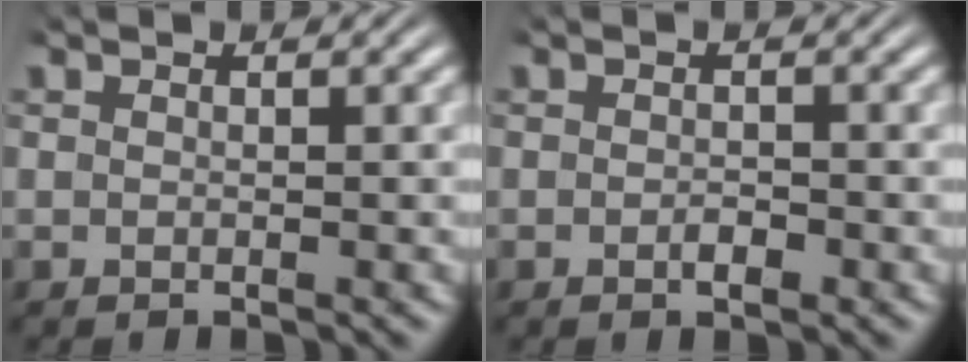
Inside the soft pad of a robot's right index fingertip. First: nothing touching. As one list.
[{"total": 1.0, "force": [-0.6, 0.3, 0.7], "torque": [-0.012, -0.001, -0.012]}]